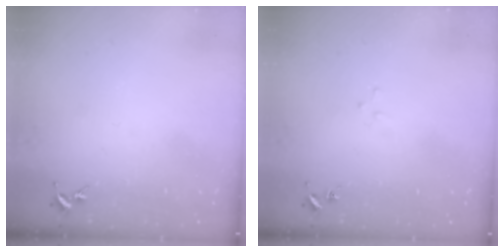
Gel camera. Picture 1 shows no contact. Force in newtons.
{"total": 1.6, "press": 1.6, "slide": 0.1}